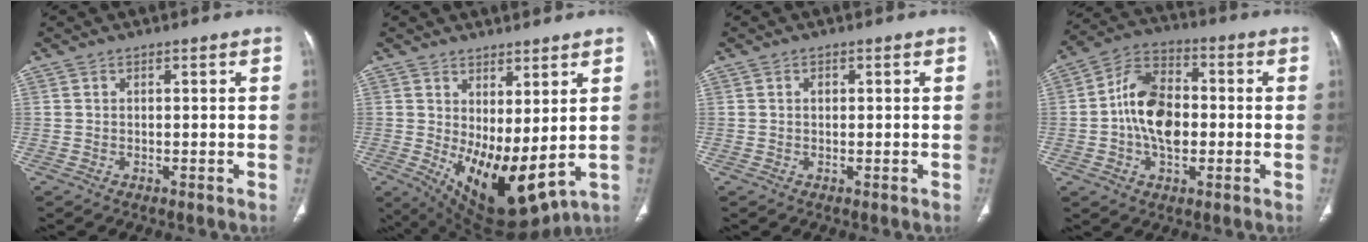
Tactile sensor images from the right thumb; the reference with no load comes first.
{"total": 13.9, "force": [0.5, 6.2, 12.4], "torque": [-0.198, -0.029, 0.034]}
{"total": 1.0, "force": [0.2, 0.7, 0.7], "torque": [-0.009, 0.002, 0.004]}
{"total": 12.9, "force": [-0.9, 8.4, 9.7], "torque": [-0.151, 0.025, -0.023]}